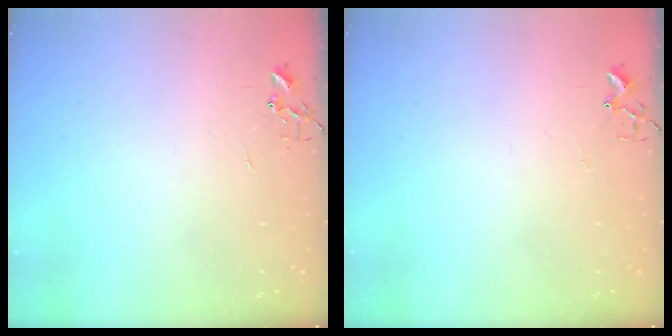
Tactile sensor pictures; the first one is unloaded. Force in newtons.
{"total": 3.0, "press": 2.9, "slide": 0.4}